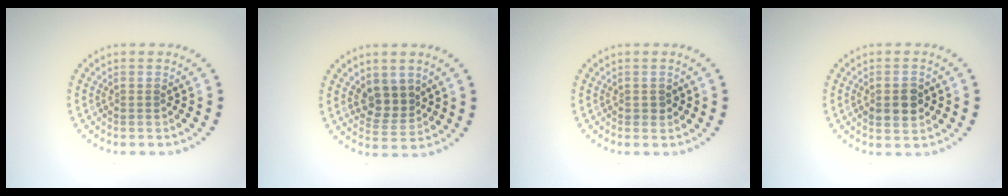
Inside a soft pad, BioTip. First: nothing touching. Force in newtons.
{"total": 2.9, "press": 2.5, "slide": 1.4}
{"total": 0.8, "press": 0.8, "slide": 0.2}
{"total": 2.5, "press": 2.5, "slide": 0.2}